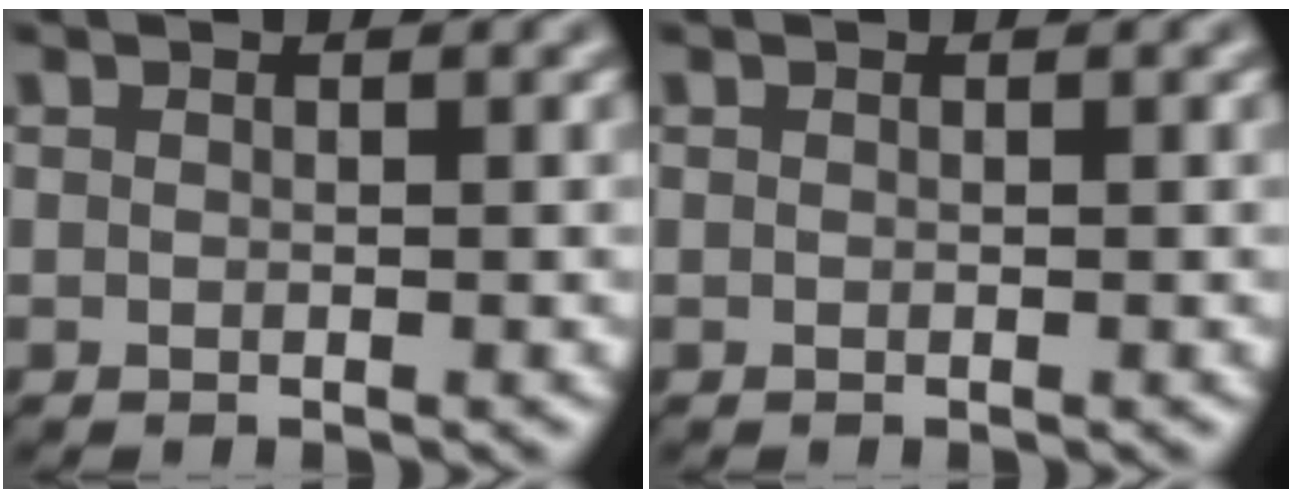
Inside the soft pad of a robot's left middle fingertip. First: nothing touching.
{"total": 0.0}